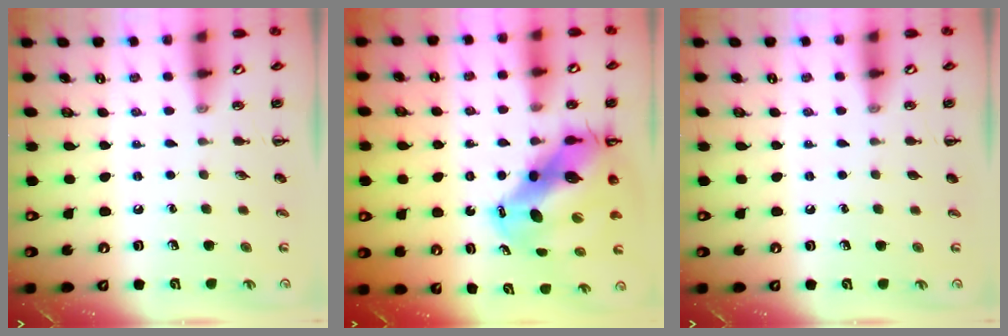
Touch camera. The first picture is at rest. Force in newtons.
{"total": 13.6, "press": 12.9, "slide": 4.1}
{"total": 0.0}